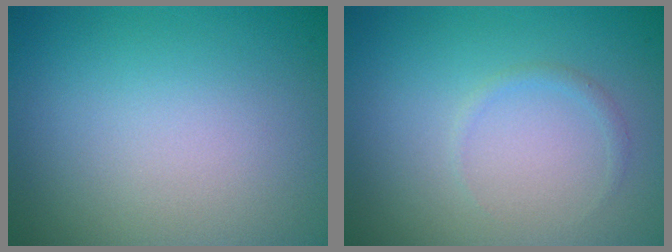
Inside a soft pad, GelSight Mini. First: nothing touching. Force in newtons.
{"total": 0.7, "press": 0.7, "slide": 0.1}